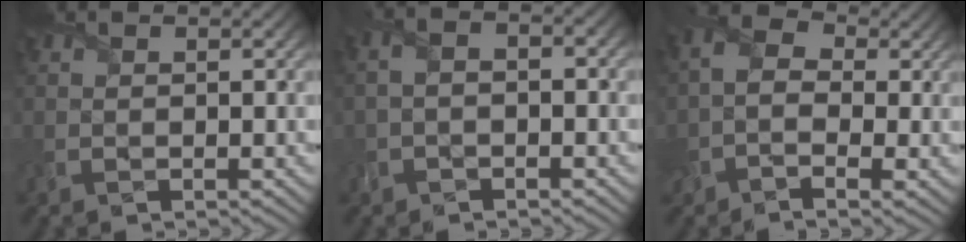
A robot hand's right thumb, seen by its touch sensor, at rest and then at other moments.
{"total": 3.3, "force": [-0.7, 1.9, 2.5], "torque": [-0.044, 0.009, -0.015]}
{"total": 5.8, "force": [-0.5, 3.8, 4.3], "torque": [-0.100, -0.001, -0.018]}